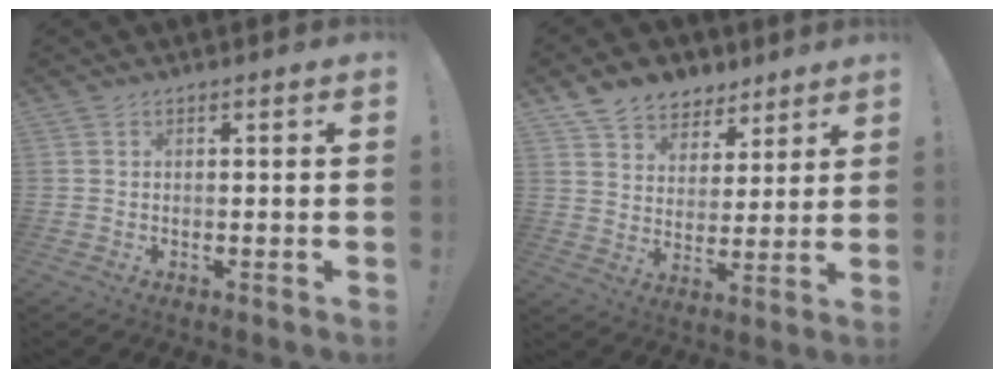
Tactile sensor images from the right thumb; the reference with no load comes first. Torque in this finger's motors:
{"motor_torque": [0.37, 1.64, 0.32, 0.18, 0.00]}